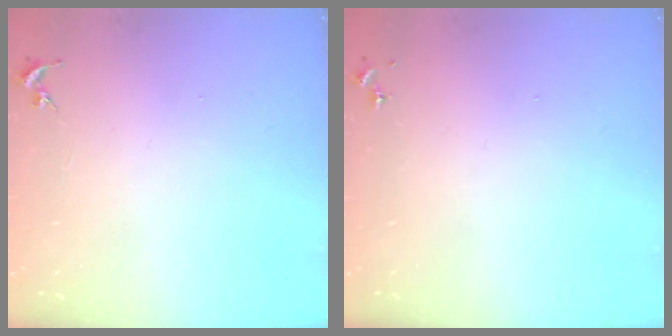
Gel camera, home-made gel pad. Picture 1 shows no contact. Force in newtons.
{"total": 0.0}